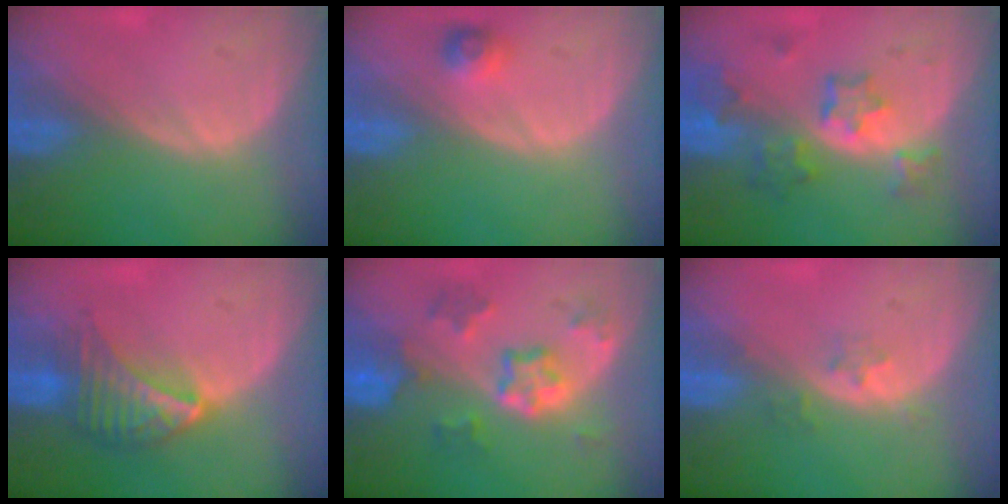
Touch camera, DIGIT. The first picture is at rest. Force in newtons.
{"total": 2.4, "press": 2.2, "slide": 0.9}
{"total": 7.1, "press": 6.3, "slide": 3.3}
{"total": 7.0, "press": 6.2, "slide": 3.2}
{"total": 7.3, "press": 6.4, "slide": 3.4}
{"total": 2.1, "press": 1.8, "slide": 1.2}